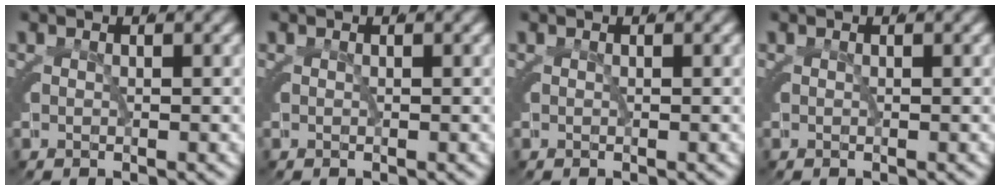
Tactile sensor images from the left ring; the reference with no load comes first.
{"total": 0.0}
{"total": 0.0}
{"total": 0.0}